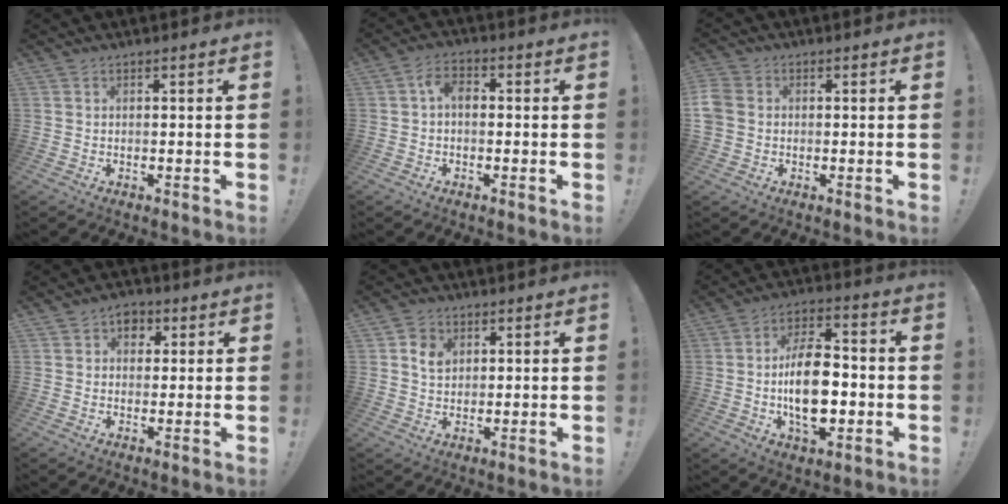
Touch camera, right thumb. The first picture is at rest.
{"total": 4.6, "force": [0.1, 2.7, 3.7], "torque": [-0.077, 0.010, 0.000]}
{"total": 5.9, "force": [-0.2, 4.8, 3.3], "torque": [-0.078, 0.012, 0.000]}
{"total": 5.0, "force": [1.7, 4.3, 1.8], "torque": [-0.017, -0.004, 0.030]}
{"total": 5.2, "force": [1.9, 4.2, 2.4], "torque": [-0.027, -0.007, 0.032]}
{"total": 16.3, "force": [-2.7, 9.6, 12.9], "torque": [-0.231, 0.011, -0.047]}